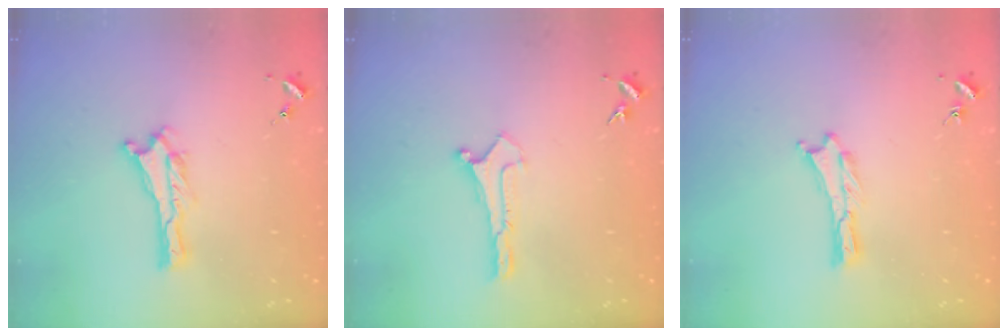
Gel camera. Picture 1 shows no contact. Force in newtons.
{"total": 0.0}
{"total": 0.0}